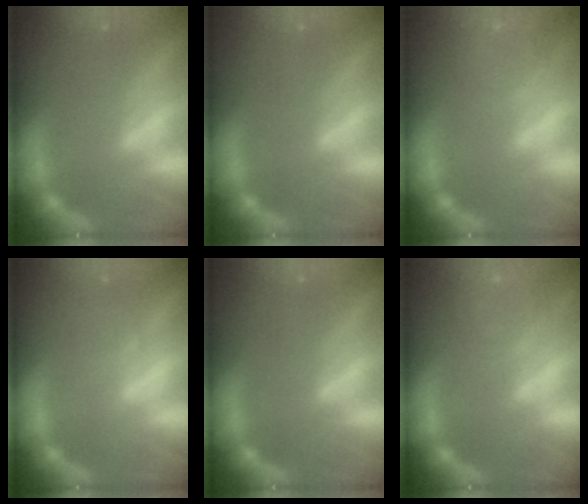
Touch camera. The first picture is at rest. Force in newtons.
{"total": 0.0}
{"total": 5.5}
{"total": 2.0}
{"total": 0.0}
{"total": 6.1}